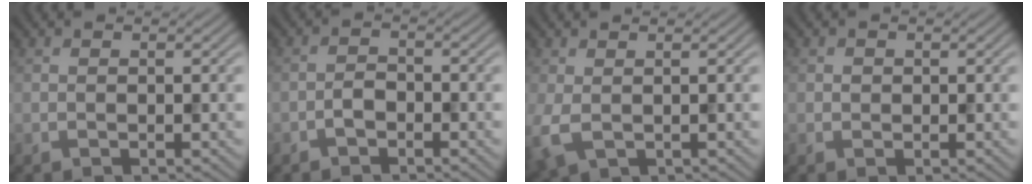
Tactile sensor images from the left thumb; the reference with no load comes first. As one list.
[{"total": 2.0, "force": [-1.3, 1.1, 1.0], "torque": [-0.018, 0.005, -0.029]}, {"total": 3.5, "force": [-0.2, 2.3, 2.6], "torque": [-0.081, -0.007, -0.006]}, {"total": 0.8, "force": [0.1, 0.8, 0.2], "torque": [-0.004, -0.002, -0.003]}]